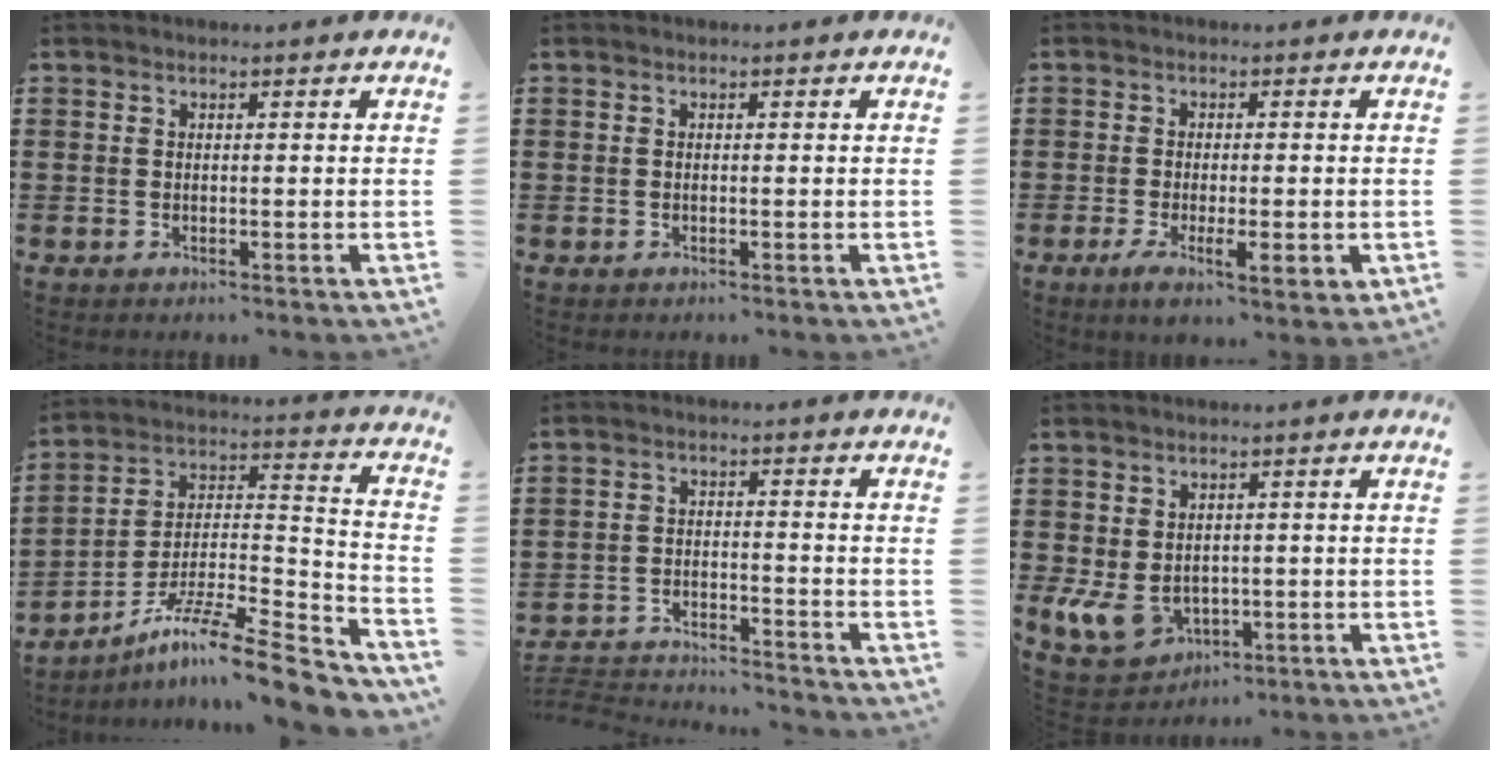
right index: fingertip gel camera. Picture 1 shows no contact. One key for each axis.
{"total": 0.0}
{"total": 5.2, "fx": -1.8, "fy": 1.6, "fz": 4.6, "tx": -0.093, "ty": -0.013, "tz": -0.033}
{"total": 11.7, "fx": -9.1, "fy": 1.2, "fz": 7.2, "tx": -0.112, "ty": 0.014, "tz": -0.171}
{"total": 3.6, "fx": -3.6, "fy": 0.2, "fz": 0.3, "tx": -0.018, "ty": 0.000, "tz": -0.079}
{"total": 5.4, "fx": -0.9, "fy": 4.2, "fz": 3.3, "tx": -0.101, "ty": -0.001, "tz": -0.020}